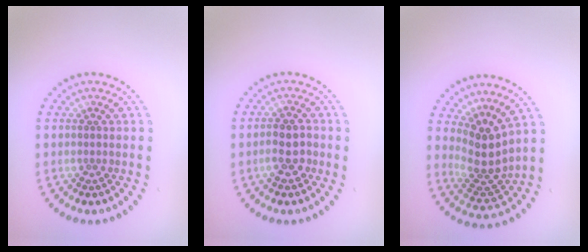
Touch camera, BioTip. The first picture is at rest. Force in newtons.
{"total": 2.4, "press": 2.3, "slide": 0.7}
{"total": 3.9, "press": 2.9, "slide": 2.6}